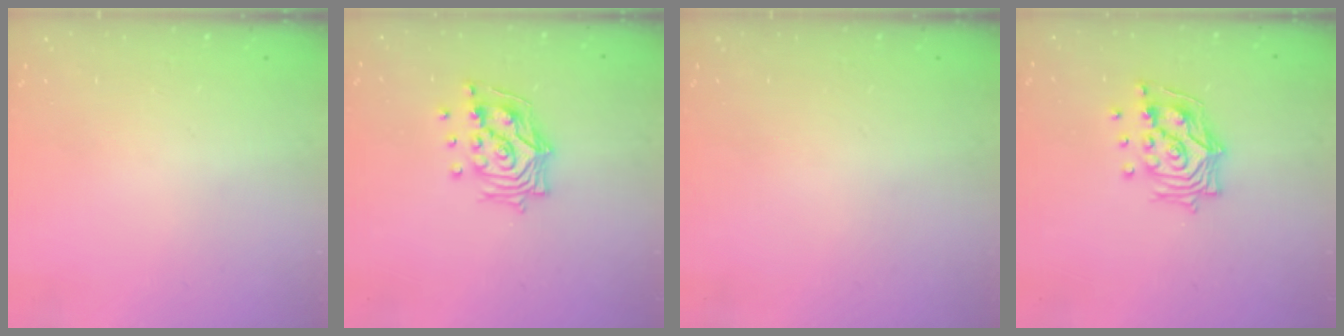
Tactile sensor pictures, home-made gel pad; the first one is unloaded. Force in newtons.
{"total": 12.9, "press": 12.7, "slide": 2.2}
{"total": 0.0}
{"total": 12.9, "press": 12.7, "slide": 2.2}